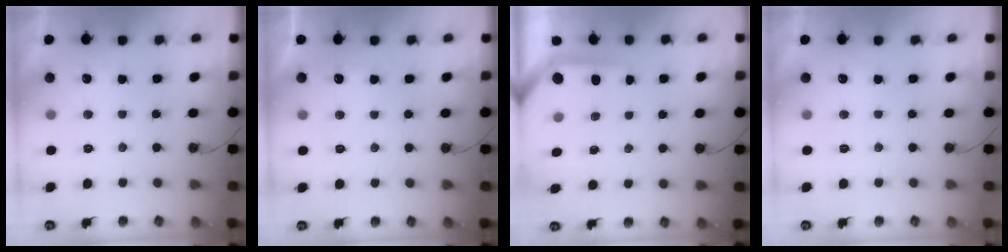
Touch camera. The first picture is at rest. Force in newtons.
{"total": 2.2, "press": 2.2, "slide": 0.3}
{"total": 3.4, "press": 3.4, "slide": 0.3}
{"total": 0.0}